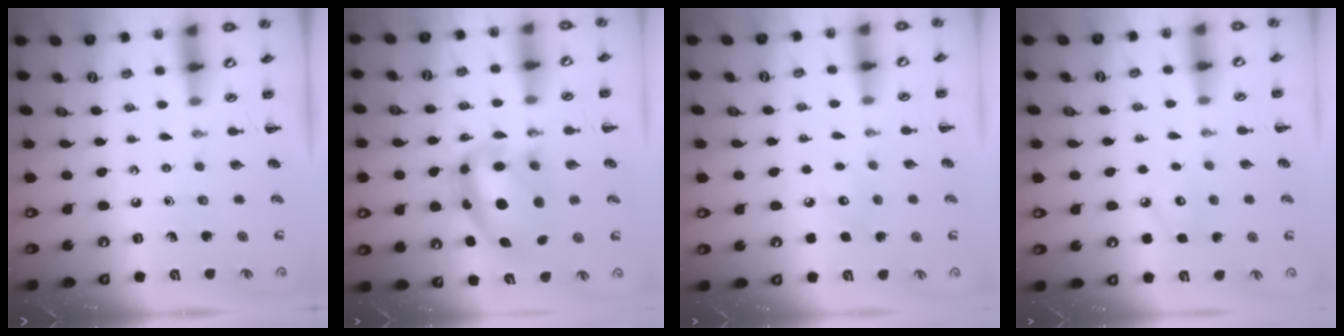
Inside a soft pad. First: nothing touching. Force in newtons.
{"total": 13.7, "press": 13.3, "slide": 3.2}
{"total": 5.0, "press": 4.8, "slide": 1.4}
{"total": 6.9, "press": 6.6, "slide": 1.8}